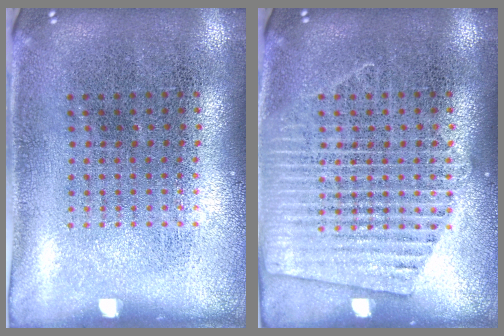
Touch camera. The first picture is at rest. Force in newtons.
{"total": 2.4, "press": 2.4, "slide": 0.2}